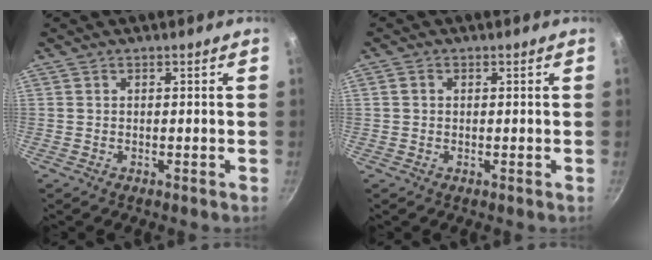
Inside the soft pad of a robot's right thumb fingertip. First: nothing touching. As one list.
[{"total": 1.3, "force": [0.2, 1.1, 0.6], "torque": [-0.010, 0.005, 0.002]}]